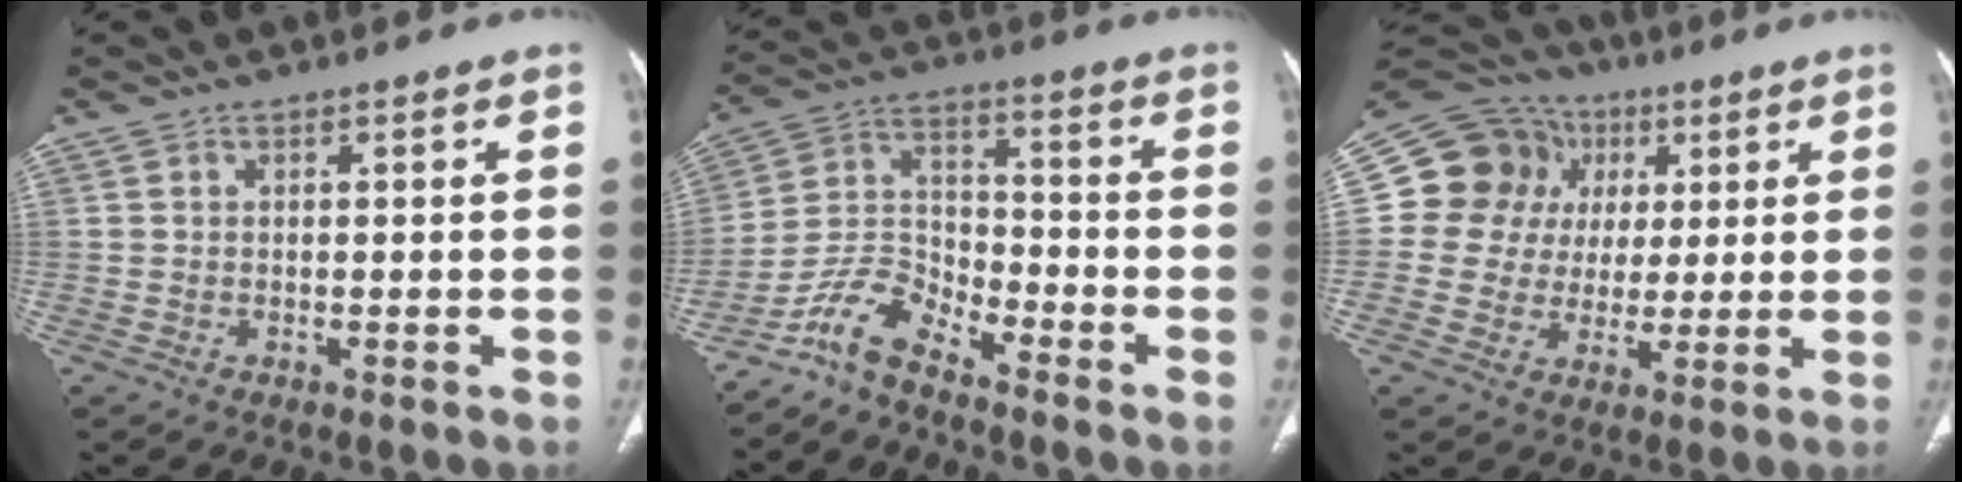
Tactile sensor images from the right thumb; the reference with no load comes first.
{"total": 8.0, "force": [-7.0, 2.3, 3.1], "torque": [-0.063, 0.068, -0.146]}
{"total": 15.3, "force": [3.7, 14.0, 4.8], "torque": [-0.053, 0.030, 0.064]}